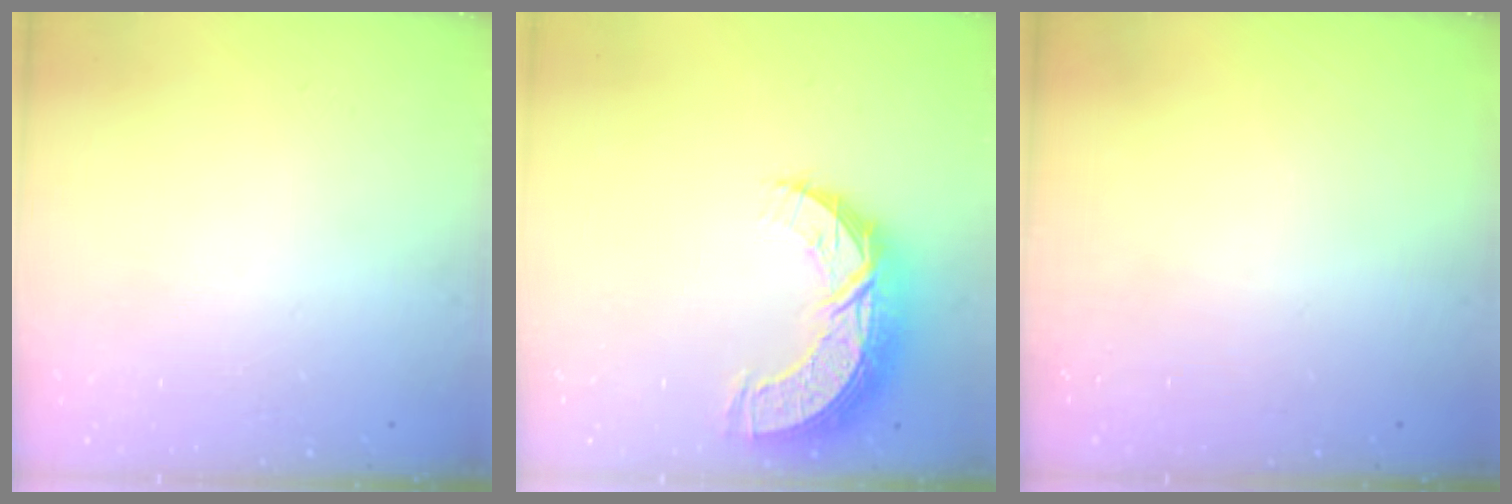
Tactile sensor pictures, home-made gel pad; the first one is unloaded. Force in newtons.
{"total": 11.7, "press": 11.6, "slide": 0.9}
{"total": 0.0}